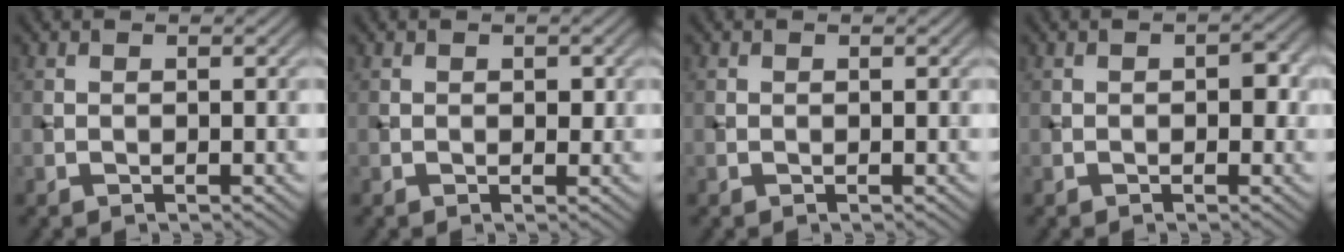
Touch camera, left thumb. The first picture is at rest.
{"total": 0.9, "force": [0.2, 0.6, 0.6], "torque": [-0.006, -0.005, 0.003]}
{"total": 0.0}
{"total": 2.0, "force": [-0.1, 1.2, 1.6], "torque": [-0.019, -0.003, -0.002]}